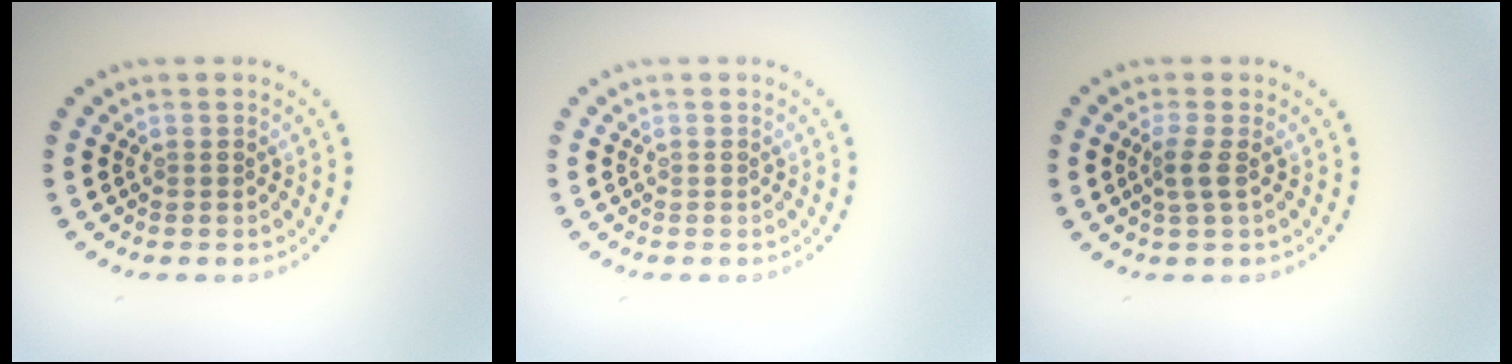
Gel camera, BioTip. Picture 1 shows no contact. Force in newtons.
{"total": 0.0}
{"total": 1.6, "press": 1.3, "slide": 0.9}